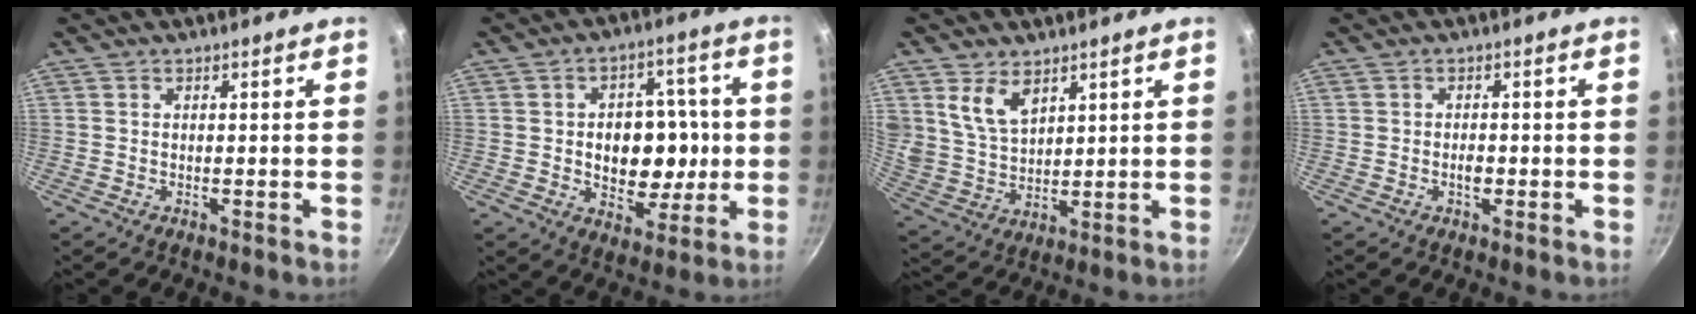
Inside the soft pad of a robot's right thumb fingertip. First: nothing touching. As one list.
[{"total": 13.4, "force": [-0.4, 9.7, 9.2], "torque": [-0.083, 0.006, -0.003]}, {"total": 8.1, "force": [4.4, 5.0, 4.7], "torque": [-0.075, -0.027, 0.098]}, {"total": 2.0, "force": [-0.6, 1.1, 1.5], "torque": [-0.016, 0.007, -0.009]}]